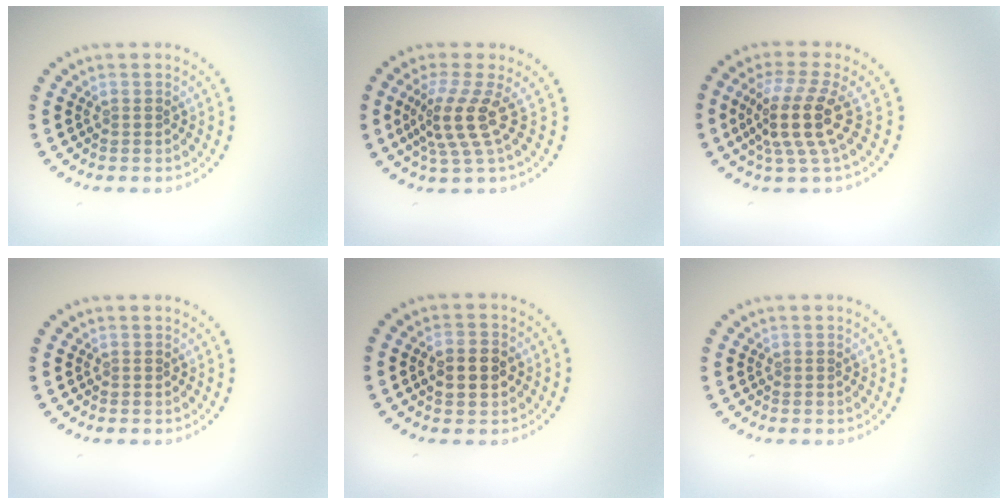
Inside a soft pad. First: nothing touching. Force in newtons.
{"total": 3.9, "press": 2.9, "slide": 2.7}
{"total": 4.5, "press": 3.4, "slide": 3.0}
{"total": 0.0}
{"total": 3.8, "press": 3.8, "slide": 0.2}
{"total": 0.0}